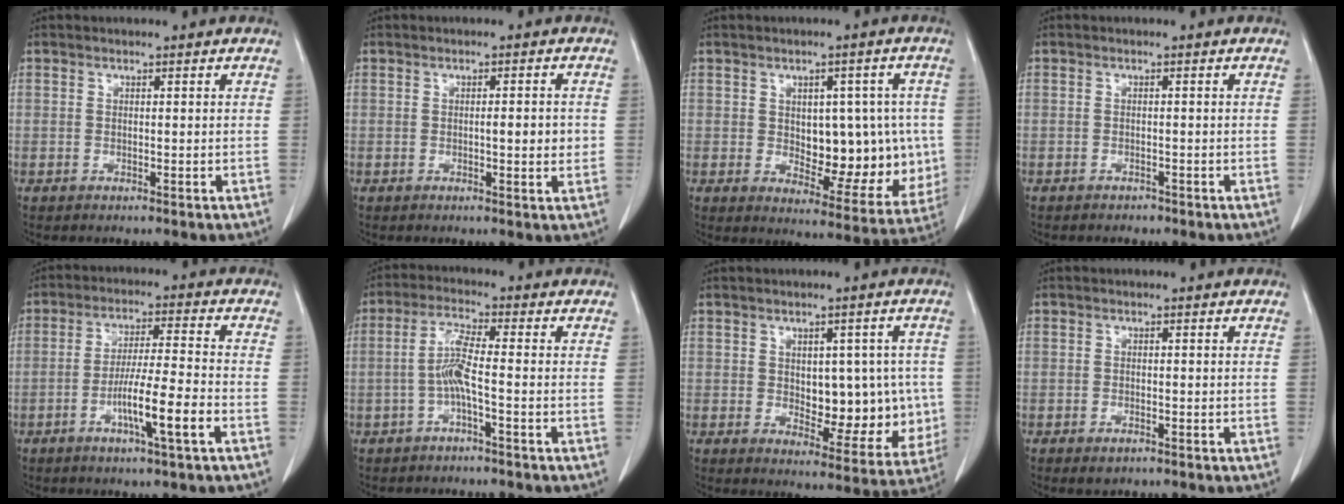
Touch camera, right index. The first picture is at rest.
{"total": 3.1, "force": [-0.1, 0.6, 3.1], "torque": [-0.047, -0.001, -0.001]}
{"total": 13.0, "force": [0.1, 6.9, 11.0], "torque": [-0.136, 0.013, 0.025]}
{"total": 0.9, "force": [-0.8, 0.5, 0.0], "torque": [-0.004, 0.001, -0.011]}
{"total": 9.1, "force": [-3.7, -0.2, 8.3], "torque": [-0.150, -0.004, -0.067]}
{"total": 4.9, "force": [-1.4, 0.1, 4.7], "torque": [-0.101, 0.008, -0.028]}
{"total": 10.6, "force": [0.1, 5.9, 8.8], "torque": [-0.097, 0.012, 0.021]}
{"total": 1.7, "force": [-1.1, 0.8, 1.0], "torque": [-0.015, 0.000, -0.011]}